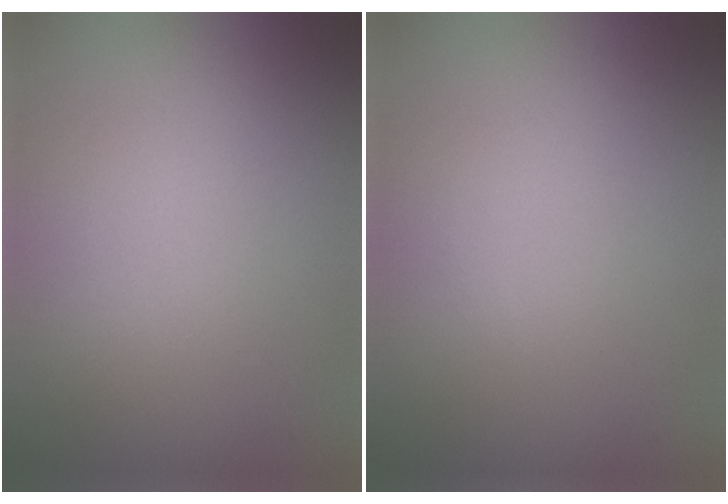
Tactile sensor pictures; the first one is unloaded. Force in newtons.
{"total": 0.0}